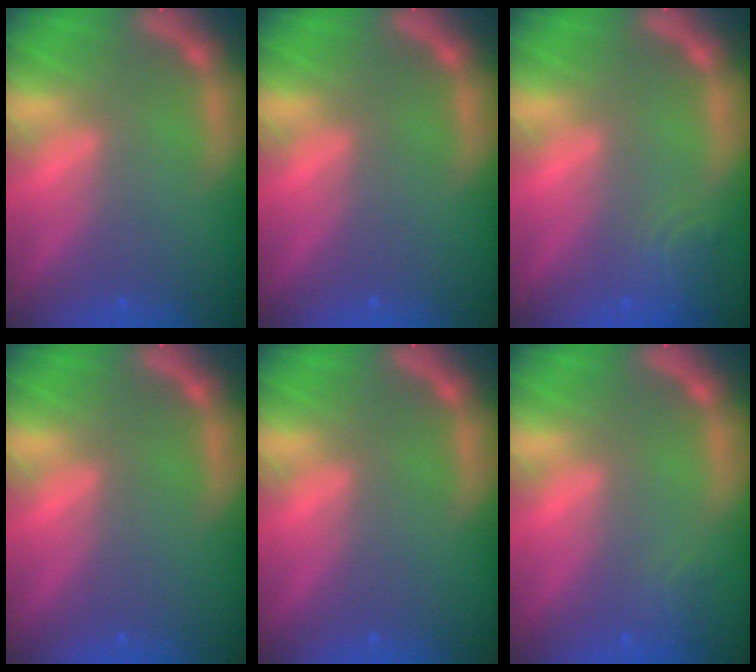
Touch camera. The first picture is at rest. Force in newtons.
{"total": 0.0}
{"total": 2.9}
{"total": 0.0}
{"total": 0.0}
{"total": 1.4}